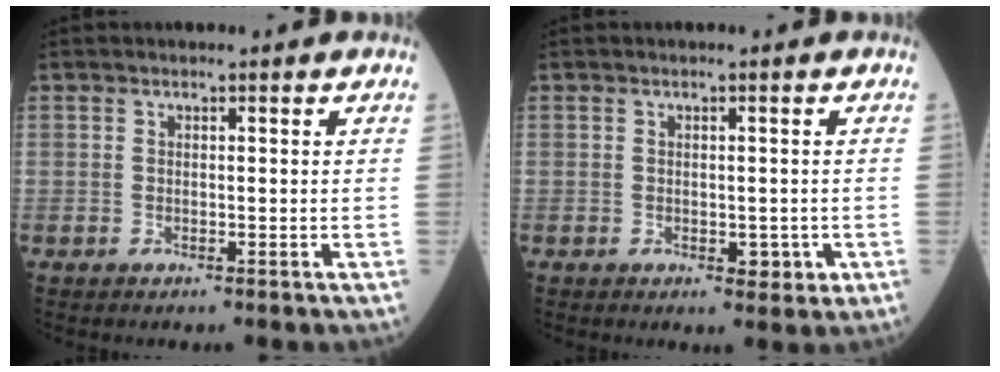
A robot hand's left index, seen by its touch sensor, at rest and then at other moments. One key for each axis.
{"total": 2.4, "fx": -0.8, "fy": 1.5, "fz": 1.8, "tx": -0.017, "ty": 0.002, "tz": -0.005}